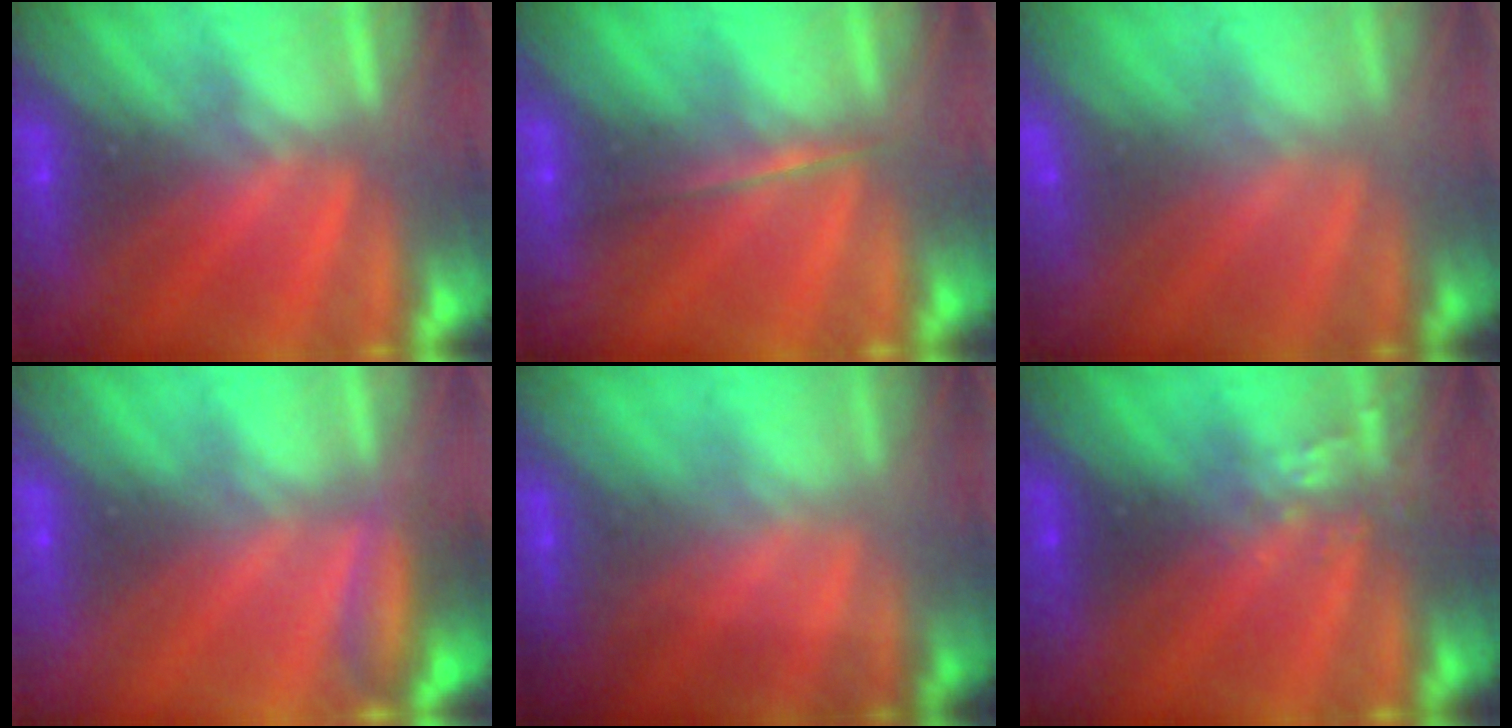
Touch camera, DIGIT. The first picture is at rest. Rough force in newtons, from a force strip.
{"total": 1.7}
{"total": 2.8}
{"total": 2.8}
{"total": 1.6}
{"total": 2.6}